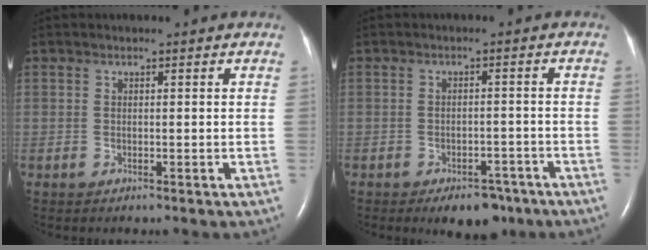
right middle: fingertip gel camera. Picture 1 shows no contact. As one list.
[{"total": 6.0, "force": [-4.3, 3.0, 2.8], "torque": [-0.032, 0.005, -0.056]}]